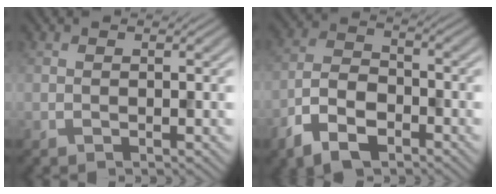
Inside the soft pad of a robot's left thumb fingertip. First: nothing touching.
{"total": 8.0, "force": [-4.9, 4.1, 4.9], "torque": [-0.105, -0.008, -0.106]}